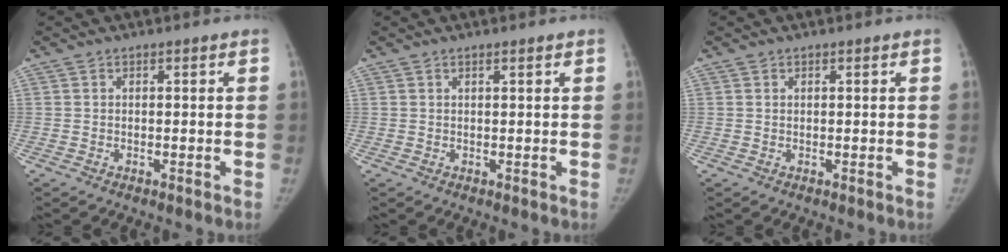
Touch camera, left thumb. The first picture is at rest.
{"total": 0.6, "force": [0.5, -0.1, 0.3], "torque": [-0.008, -0.004, 0.013]}
{"total": 0.0}